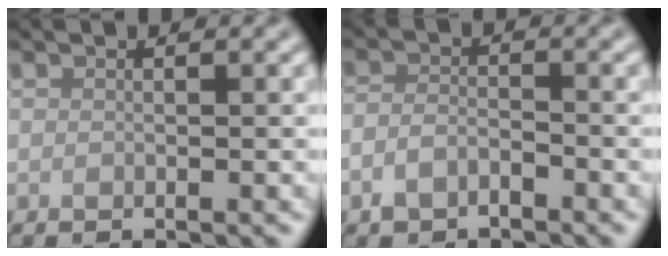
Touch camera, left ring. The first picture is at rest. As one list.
[{"total": 2.4, "force": [-1.5, 1.3, 1.3], "torque": [-0.025, 0.003, -0.038]}]